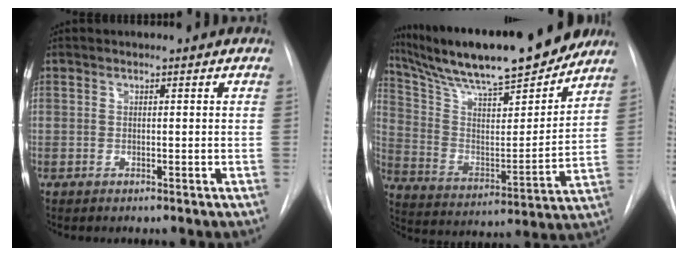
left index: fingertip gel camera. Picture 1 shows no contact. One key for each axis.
{"total": 23.6, "fx": 20.2, "fy": 3.4, "fz": 11.9, "tx": -0.211, "ty": 0.002, "tz": 0.321}